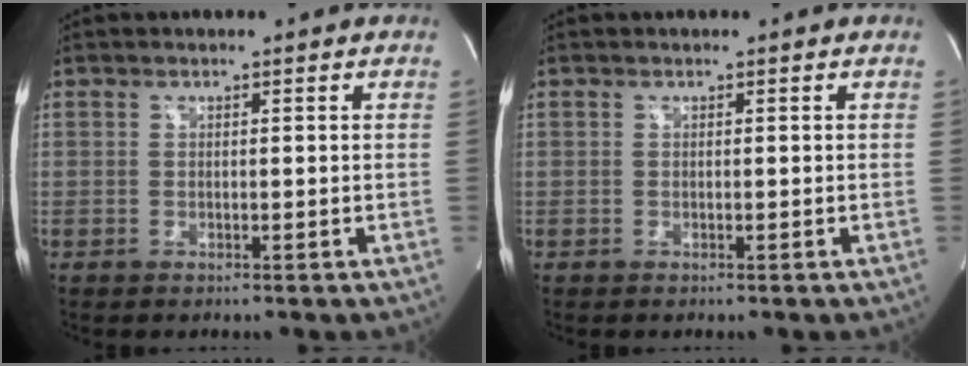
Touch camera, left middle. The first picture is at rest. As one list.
[{"total": 0.0}]